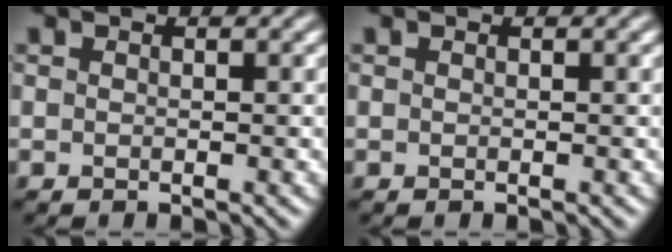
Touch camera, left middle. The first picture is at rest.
{"total": 0.0}